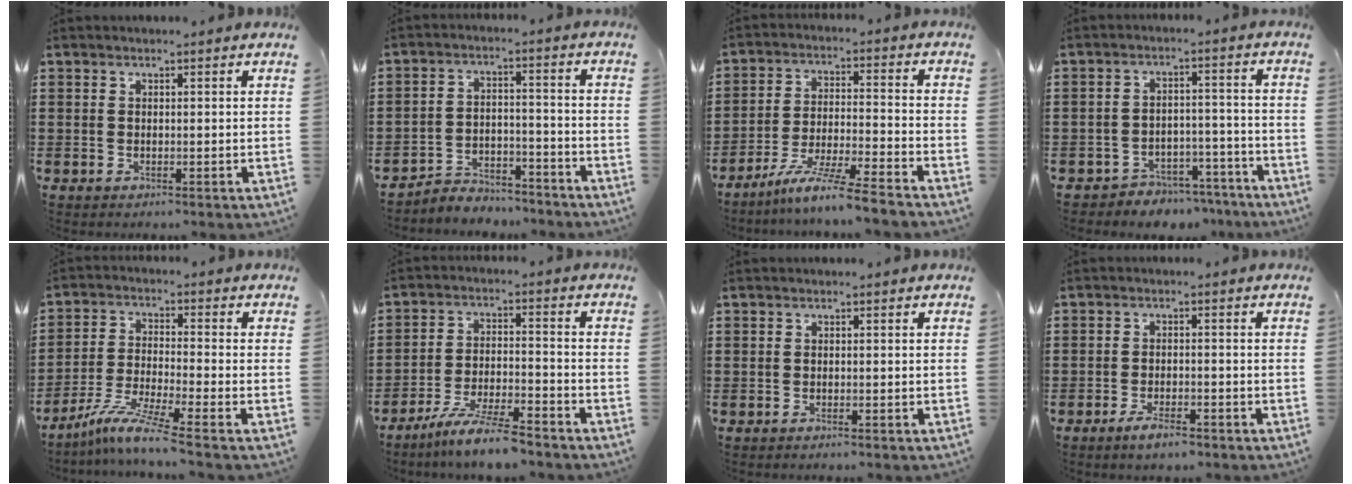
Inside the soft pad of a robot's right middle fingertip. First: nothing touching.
{"total": 4.5, "force": [-4.4, 0.8, 0.2], "torque": [-0.008, 0.007, -0.094]}
{"total": 8.0, "force": [-7.0, -0.9, 3.9], "torque": [-0.077, -0.014, -0.135]}
{"total": 4.5, "force": [-4.4, 1.0, 0.2], "torque": [-0.008, 0.009, -0.091]}
{"total": 7.2, "force": [-5.6, -0.2, 4.5], "torque": [-0.093, -0.016, -0.110]}
{"total": 7.8, "force": [-6.8, 0.2, 3.8], "torque": [-0.083, -0.007, -0.131]}
{"total": 0.6, "force": [-0.5, -0.1, 0.2], "torque": [-0.006, -0.003, -0.009]}
{"total": 3.1, "force": [-2.4, 0.7, 1.9], "torque": [-0.040, 0.000, -0.046]}